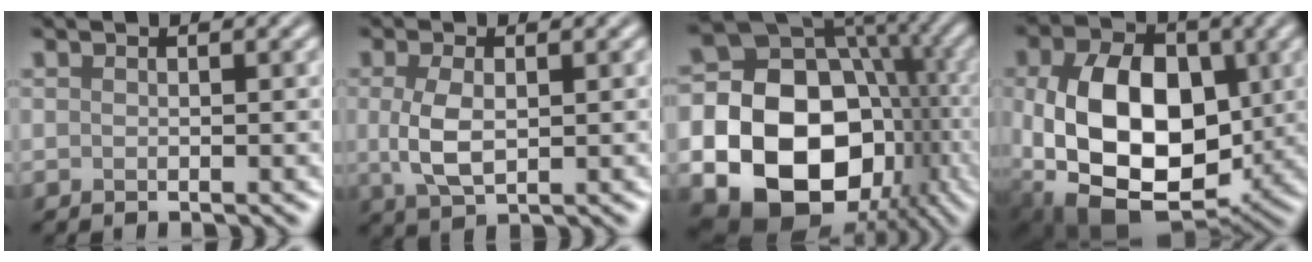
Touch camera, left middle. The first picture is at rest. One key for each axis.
{"total": 3.7, "fx": 0.2, "fy": 1.9, "fz": 3.1, "tx": -0.074, "ty": 0.000, "tz": 0.005}
{"total": 22.6, "fx": -5.5, "fy": 18.8, "fz": 11.3, "tx": -0.196, "ty": -0.032, "tz": -0.109}
{"total": 13.7, "fx": -0.5, "fy": 9.2, "fz": 10.1, "tx": -0.197, "ty": -0.018, "tz": -0.004}